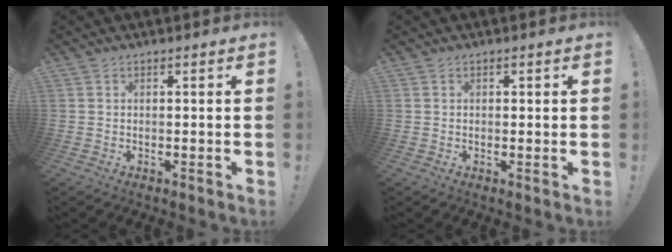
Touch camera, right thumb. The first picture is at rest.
{"total": 0.7, "force": [0.5, 0.5, 0.1], "torque": [0.000, 0.000, 0.010]}